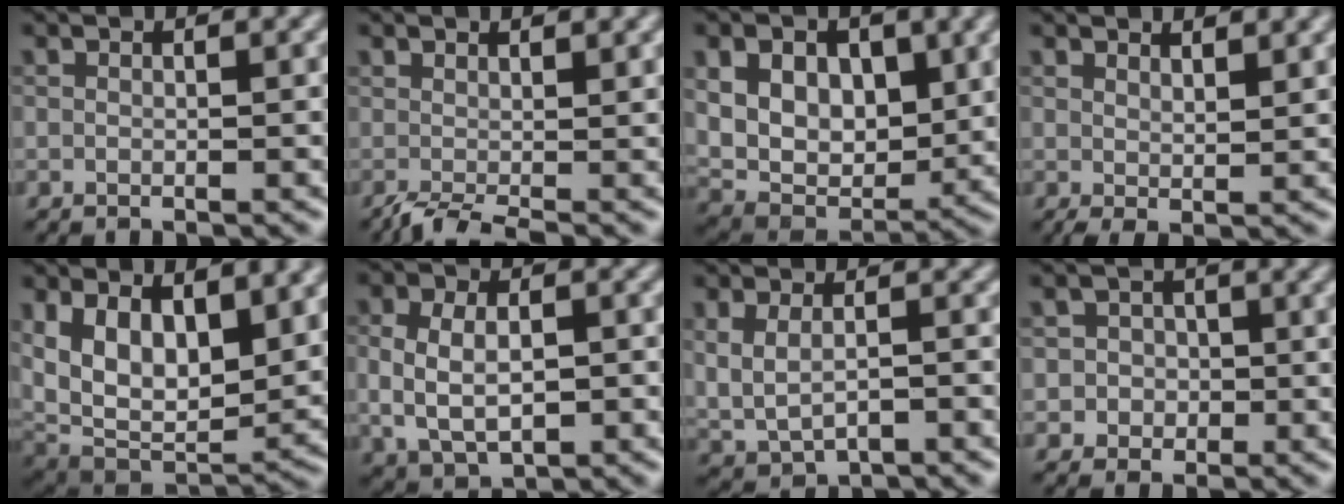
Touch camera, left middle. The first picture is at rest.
{"total": 2.3, "force": [-0.3, 0.7, 2.1], "torque": [-0.025, -0.001, -0.014]}
{"total": 8.3, "force": [2.4, 5.8, 5.5], "torque": [-0.108, -0.005, 0.041]}
{"total": 2.5, "force": [1.7, 0.7, 1.7], "torque": [-0.026, 0.000, 0.032]}
{"total": 11.6, "force": [3.1, 6.4, 9.2], "torque": [-0.179, -0.022, 0.067]}
{"total": 6.4, "force": [-0.3, 4.4, 4.7], "torque": [-0.078, 0.001, -0.001]}
{"total": 3.5, "force": [-0.1, 2.4, 2.5], "torque": [-0.053, -0.011, 0.008]}
{"total": 2.5, "force": [-0.4, 2.5, 0.4], "torque": [0.016, 0.006, -0.023]}